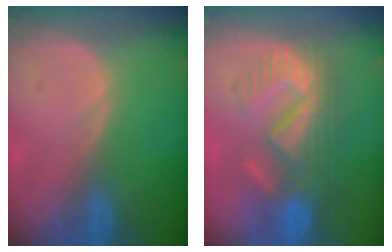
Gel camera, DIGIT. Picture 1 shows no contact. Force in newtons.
{"total": 9.2, "press": 8.9, "slide": 2.3}